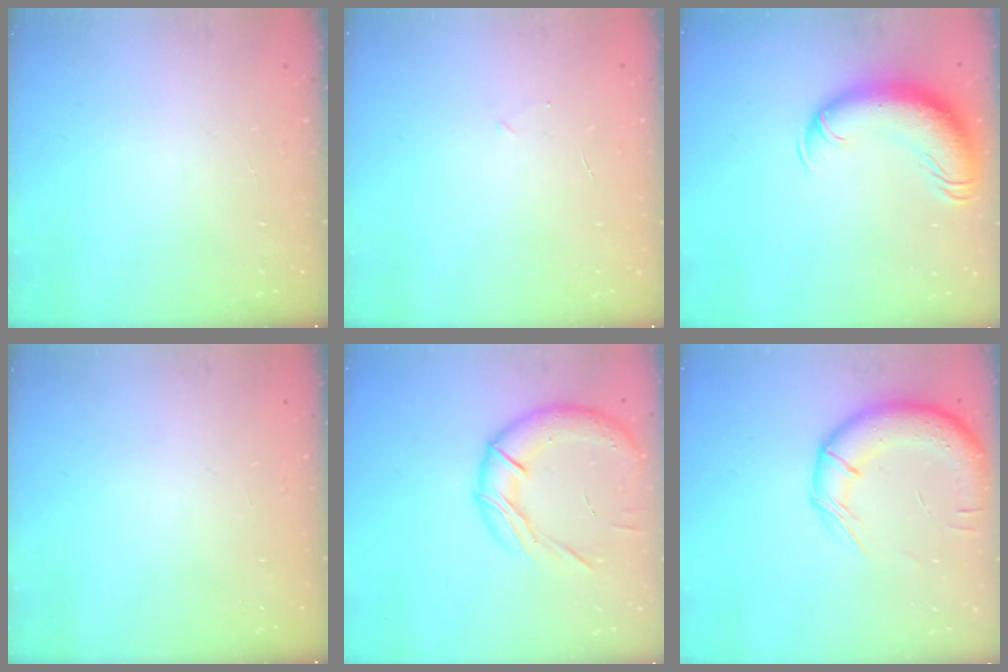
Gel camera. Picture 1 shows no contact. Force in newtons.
{"total": 2.5, "press": 2.3, "slide": 0.8}
{"total": 16.5, "press": 16.1, "slide": 3.8}
{"total": 0.0}
{"total": 17.1, "press": 16.9, "slide": 2.6}
{"total": 15.0, "press": 14.6, "slide": 3.5}